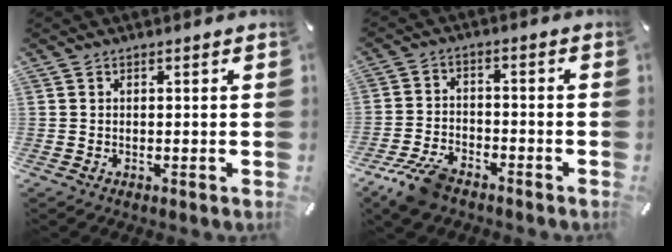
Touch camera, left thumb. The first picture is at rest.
{"total": 8.7, "force": [-6.3, 4.0, 4.4], "torque": [-0.095, 0.026, -0.121]}